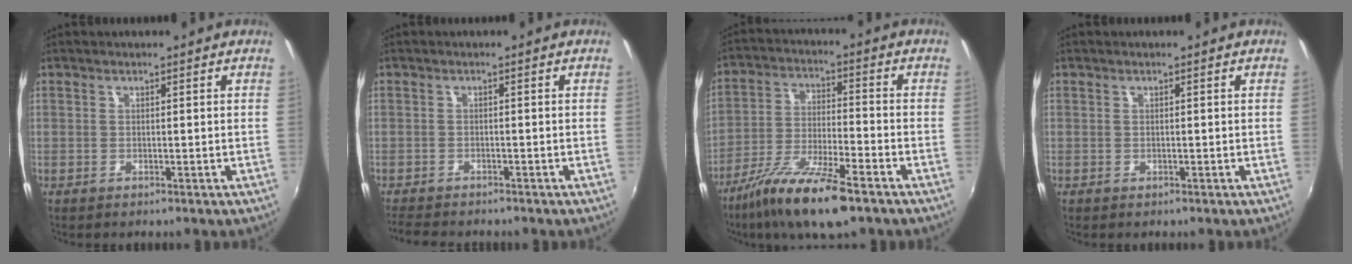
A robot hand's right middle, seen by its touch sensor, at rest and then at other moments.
{"total": 5.6, "force": [-5.2, 1.1, 1.9], "torque": [-0.055, -0.018, -0.088]}
{"total": 14.4, "force": [-9.9, 2.9, 10.1], "torque": [-0.205, -0.031, -0.184]}
{"total": 0.0}